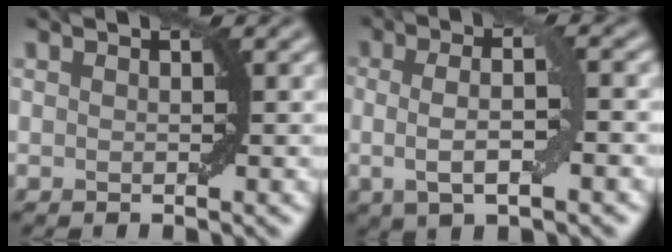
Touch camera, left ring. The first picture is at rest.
{"total": 4.6, "force": [-0.4, 1.1, 4.5], "torque": [-0.081, -0.003, -0.007]}